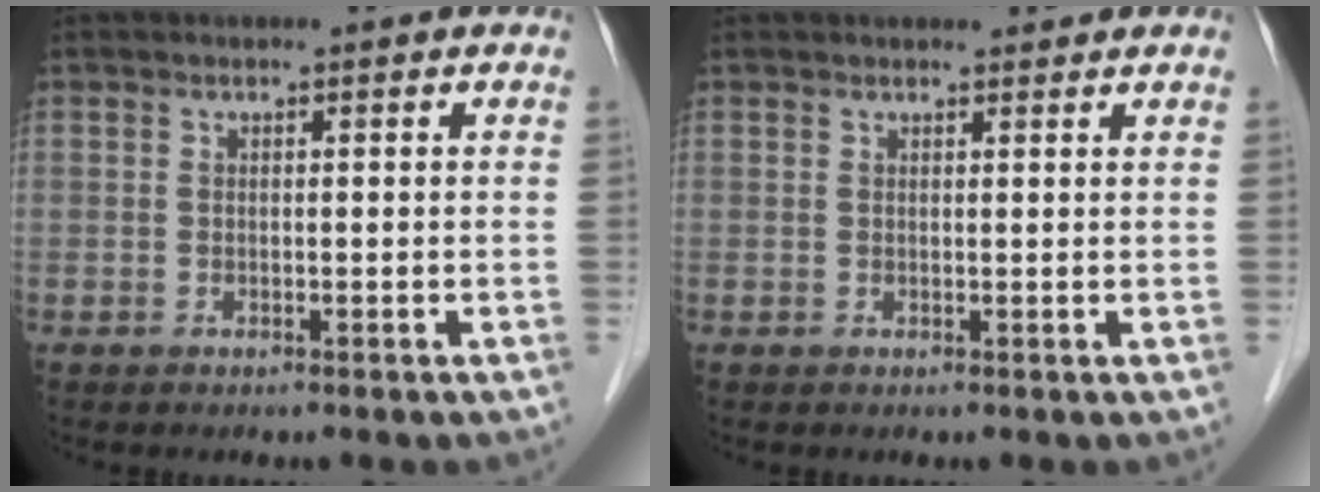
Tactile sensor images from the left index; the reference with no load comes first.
{"total": 1.8, "force": [1.7, 0.3, 0.5], "torque": [-0.009, 0.006, 0.024]}